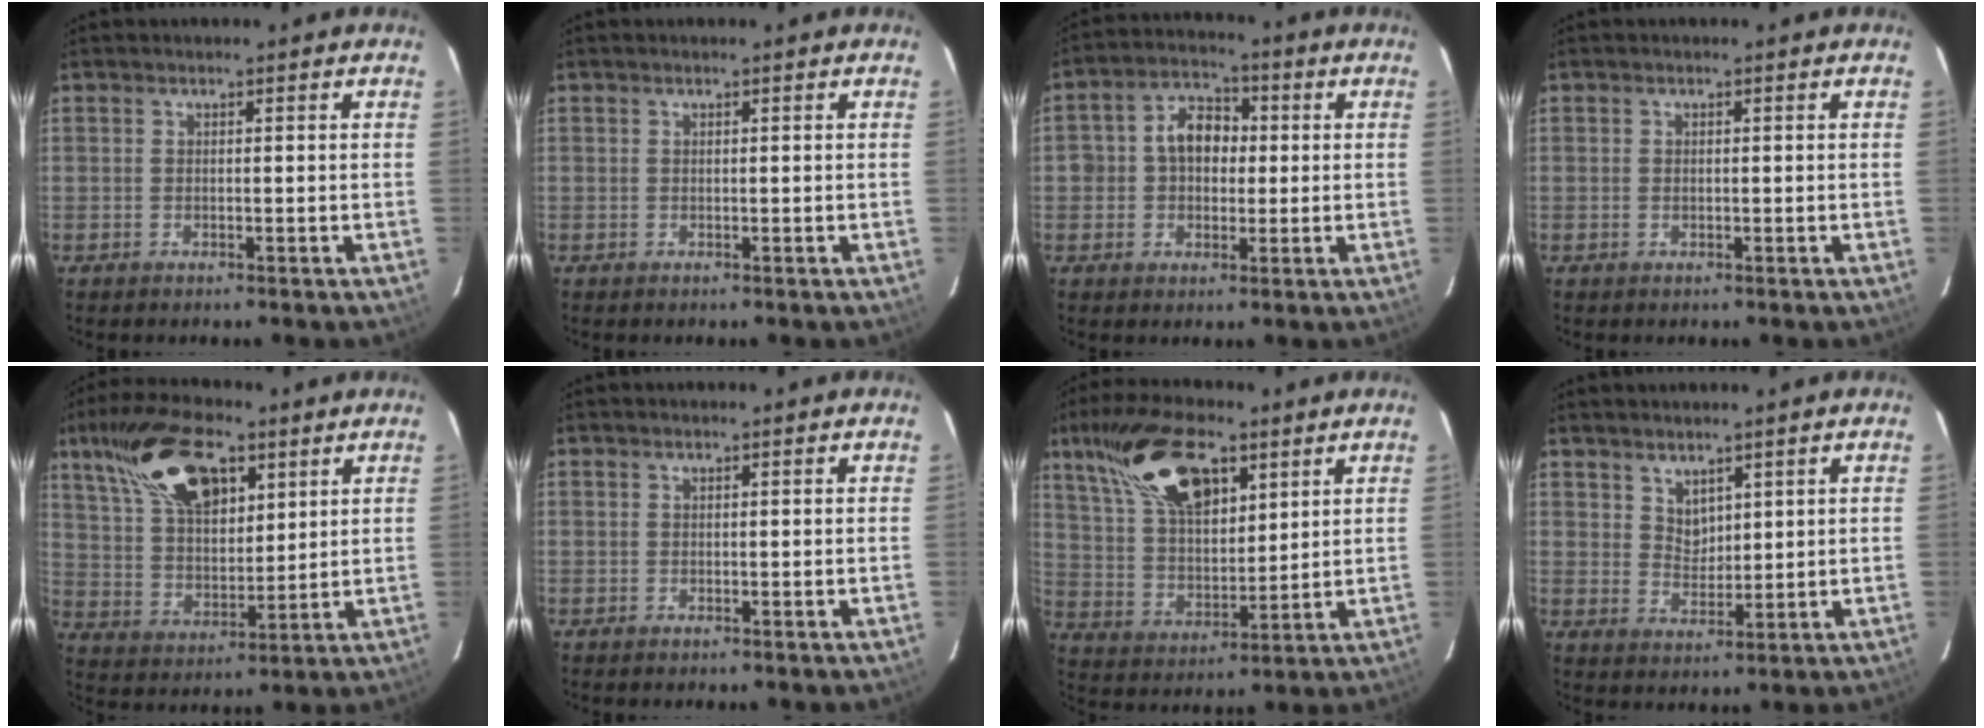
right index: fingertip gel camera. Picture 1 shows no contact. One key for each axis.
{"total": 0.0}
{"total": 7.7, "fx": 0.2, "fy": 6.3, "fz": 4.4, "tx": -0.081, "ty": 0.030, "tz": 0.006}
{"total": 0.6, "fx": -0.1, "fy": 0.5, "fz": 0.3, "tx": -0.006, "ty": 0.001, "tz": 0.000}
{"total": 16.8, "fx": 9.0, "fy": 7.8, "fz": 11.8, "tx": -0.222, "ty": 0.030, "tz": 0.174}
{"total": 0.0}
{"total": 16.9, "fx": 9.3, "fy": 7.5, "fz": 12.0, "tx": -0.224, "ty": 0.027, "tz": 0.180}
{"total": 4.0, "fx": 3.0, "fy": 2.2, "fz": 1.3, "tx": -0.015, "ty": 0.003, "tz": 0.061}